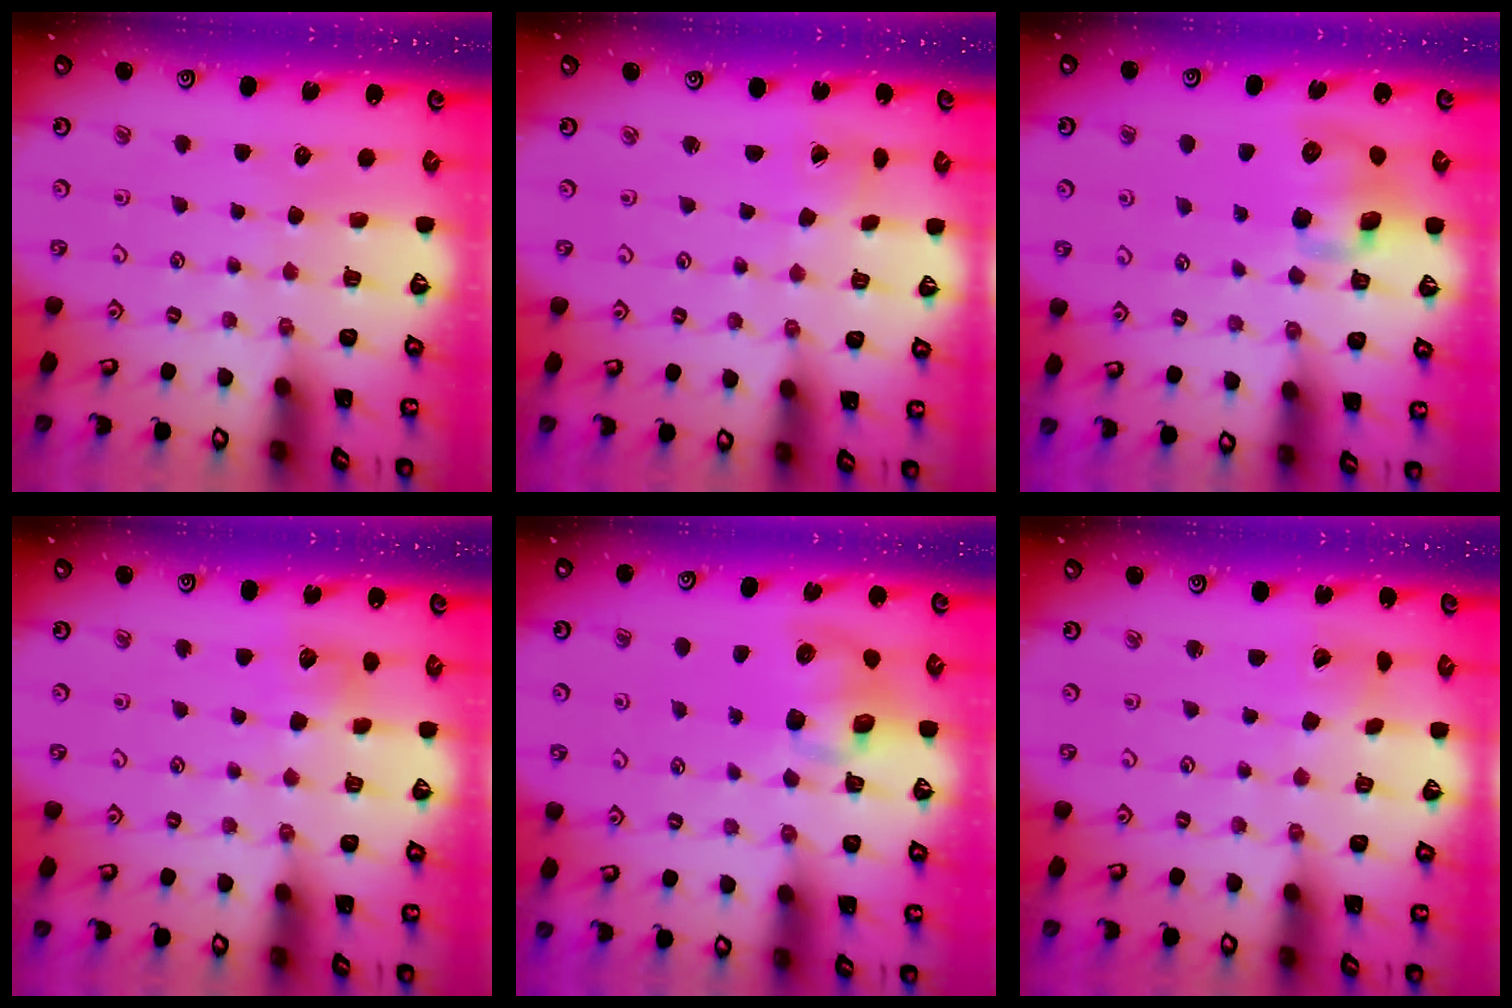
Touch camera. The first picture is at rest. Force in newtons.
{"total": 2.5, "press": 2.5, "slide": 0.1}
{"total": 11.2, "press": 11.1, "slide": 1.9}
{"total": 7.2, "press": 7.2, "slide": 0.7}
{"total": 9.0, "press": 8.9, "slide": 1.3}
{"total": 2.5, "press": 2.5, "slide": 0.4}